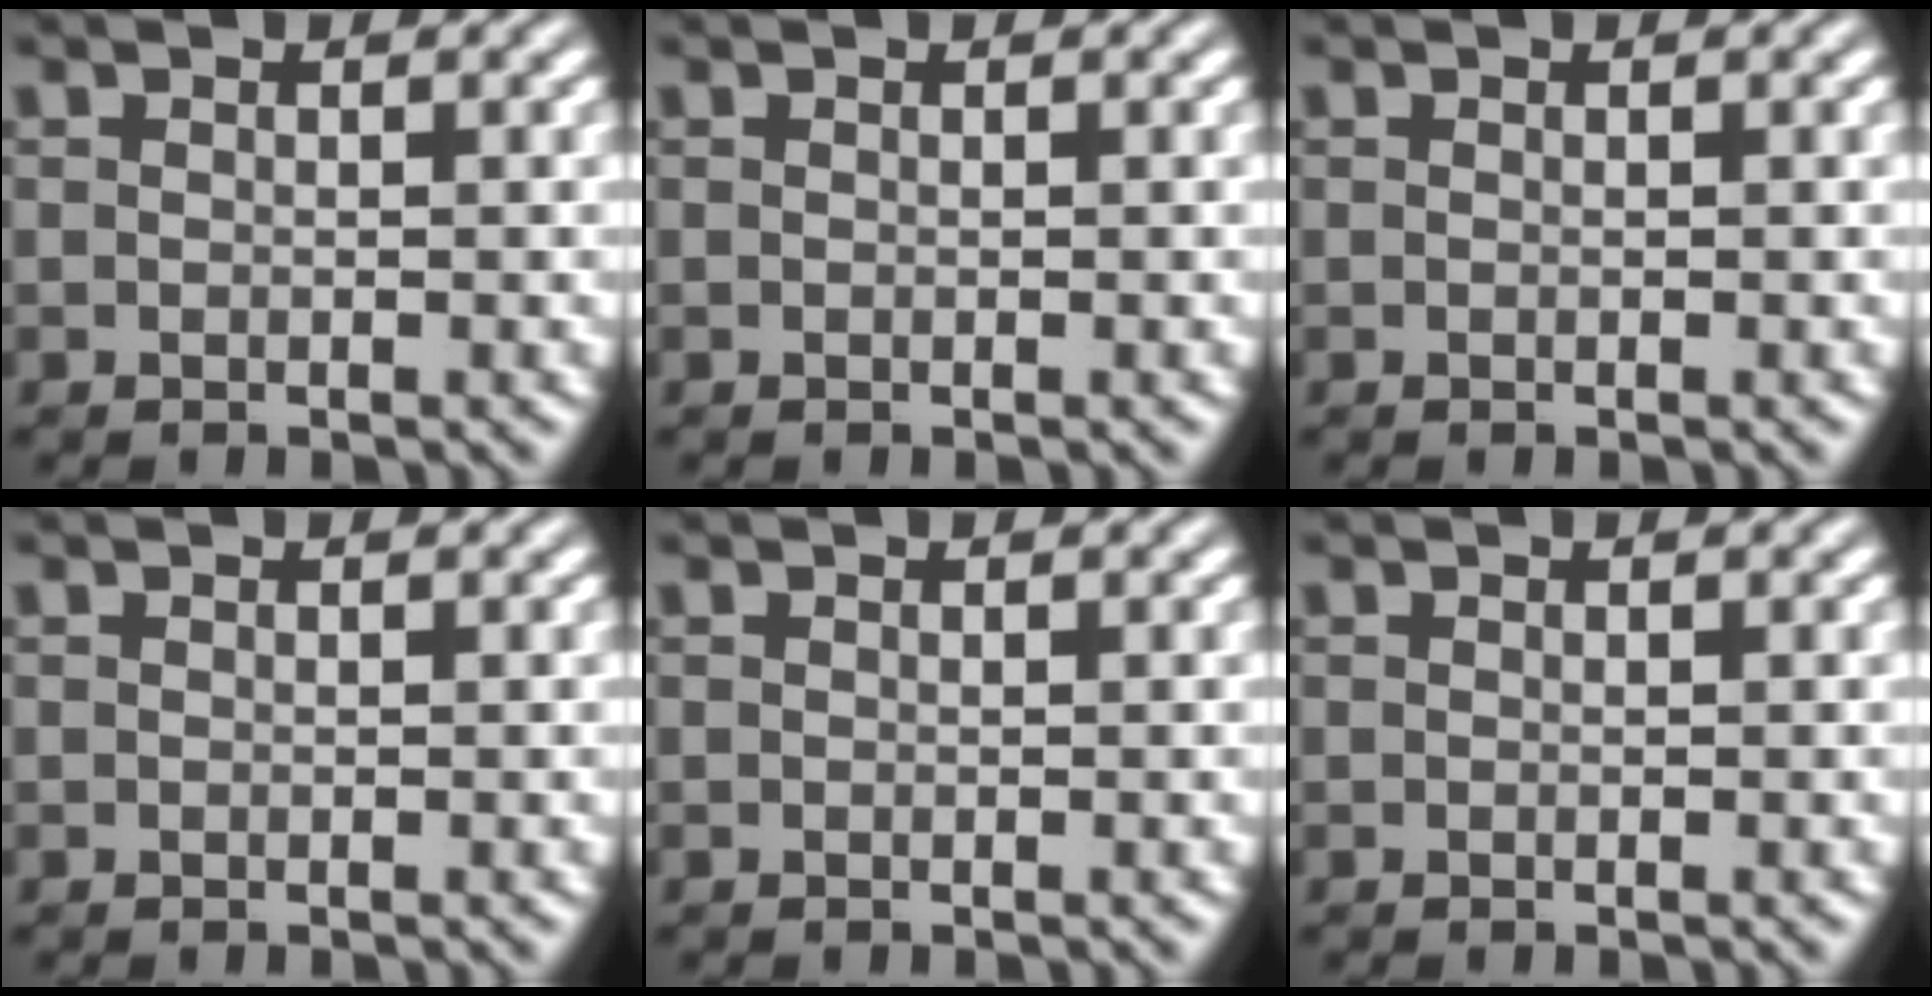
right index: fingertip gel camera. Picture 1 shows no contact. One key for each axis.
{"total": 0.0}
{"total": 0.0}
{"total": 0.0}
{"total": 0.0}
{"total": 0.0}